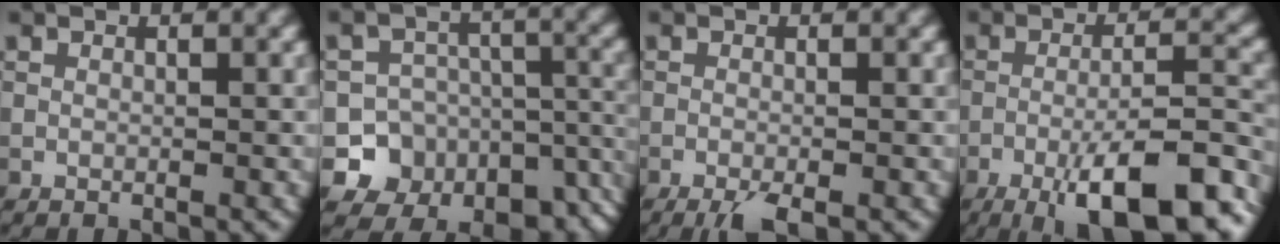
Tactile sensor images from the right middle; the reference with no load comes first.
{"total": 12.7, "force": [-6.9, 9.8, 4.1], "torque": [-0.065, -0.016, -0.084]}
{"total": 2.4, "force": [-1.7, 0.4, 1.7], "torque": [-0.031, -0.003, -0.031]}
{"total": 11.8, "force": [-6.9, 3.0, 9.1], "torque": [-0.143, -0.002, -0.108]}